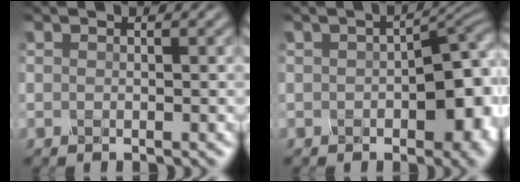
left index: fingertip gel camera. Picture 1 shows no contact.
{"total": 7.7, "force": [-0.8, 4.3, 6.3], "torque": [-0.063, 0.000, -0.010]}